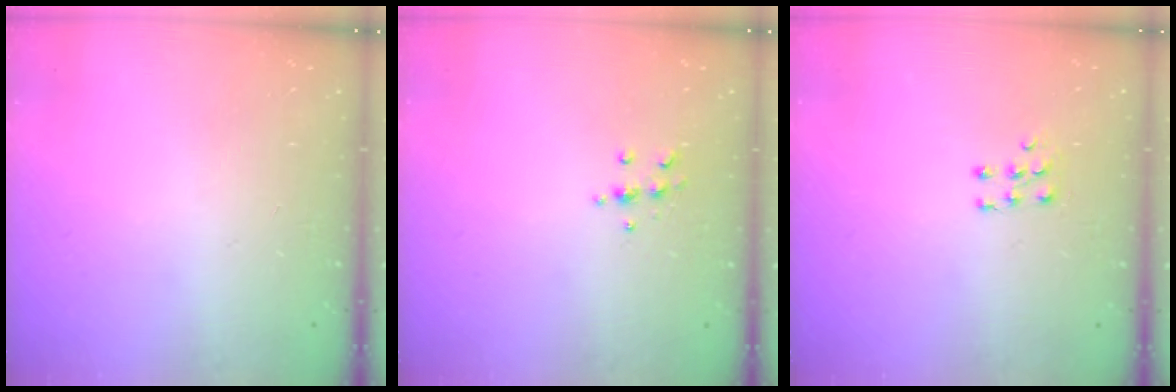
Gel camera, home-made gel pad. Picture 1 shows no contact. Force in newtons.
{"total": 7.2, "press": 7.1, "slide": 0.7}
{"total": 5.6, "press": 5.6, "slide": 0.5}